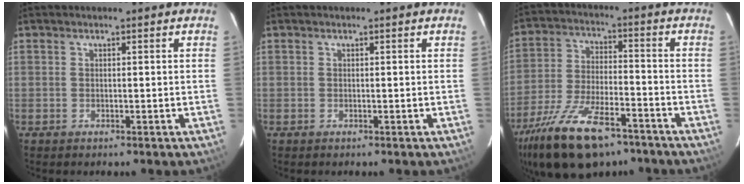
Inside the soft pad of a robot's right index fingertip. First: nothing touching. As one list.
[{"total": 0.0}, {"total": 19.8, "force": [-13.7, 8.1, 11.9], "torque": [-0.247, -0.031, -0.232]}]